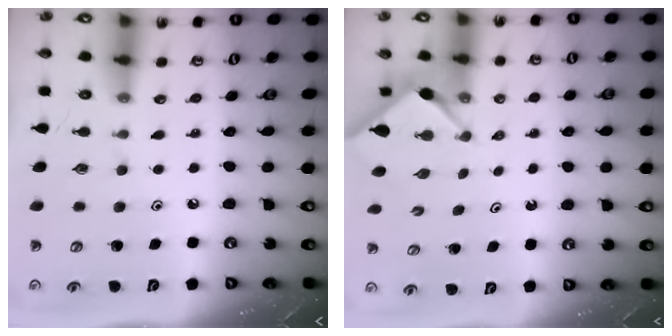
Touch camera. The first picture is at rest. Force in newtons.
{"total": 2.9, "press": 2.9, "slide": 0.3}